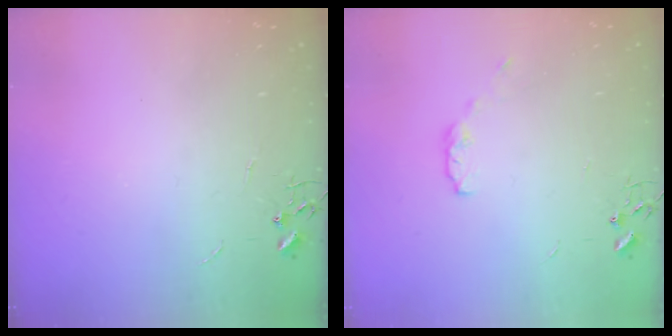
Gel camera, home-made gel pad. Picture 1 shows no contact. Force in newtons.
{"total": 5.3, "press": 5.2, "slide": 0.8}